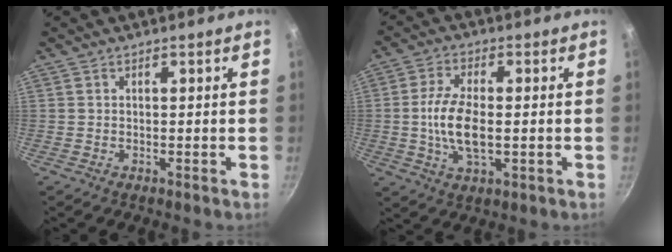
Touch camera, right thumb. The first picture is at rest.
{"total": 9.8, "force": [-0.7, 4.5, 8.7], "torque": [-0.172, 0.004, -0.017]}